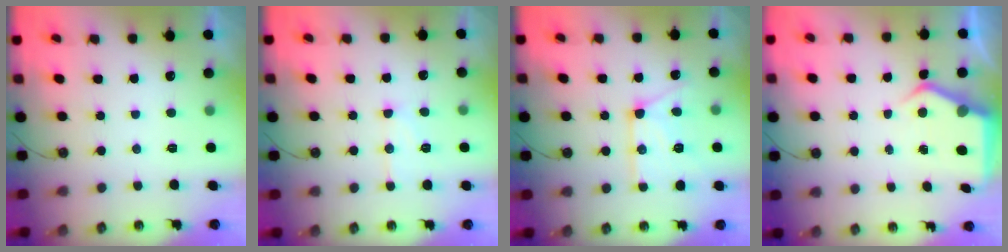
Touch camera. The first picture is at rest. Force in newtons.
{"total": 10.0, "press": 10.0, "slide": 0.8}
{"total": 13.8, "press": 13.8, "slide": 0.9}
{"total": 4.9, "press": 4.9, "slide": 0.2}